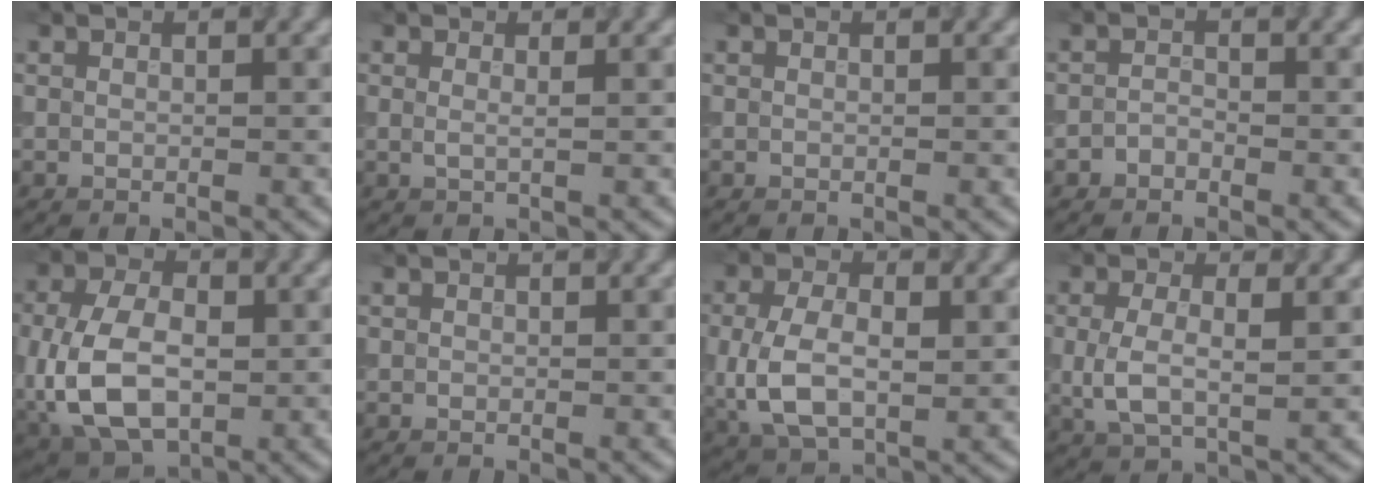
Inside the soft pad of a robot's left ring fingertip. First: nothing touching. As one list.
[{"total": 1.1, "force": [0.3, 0.4, 0.9], "torque": [-0.012, -0.006, 0.000]}, {"total": 0.0}, {"total": 1.0, "force": [-0.7, 0.6, 0.3], "torque": [-0.004, 0.001, -0.015]}, {"total": 9.2, "force": [-1.3, 6.0, 6.8], "torque": [-0.153, -0.004, -0.026]}, {"total": 0.0}, {"total": 6.5, "force": [-0.2, 3.9, 5.2], "torque": [-0.118, -0.005, -0.004]}, {"total": 3.9, "force": [0.2, 1.8, 3.5], "torque": [-0.078, 0.000, 0.002]}]